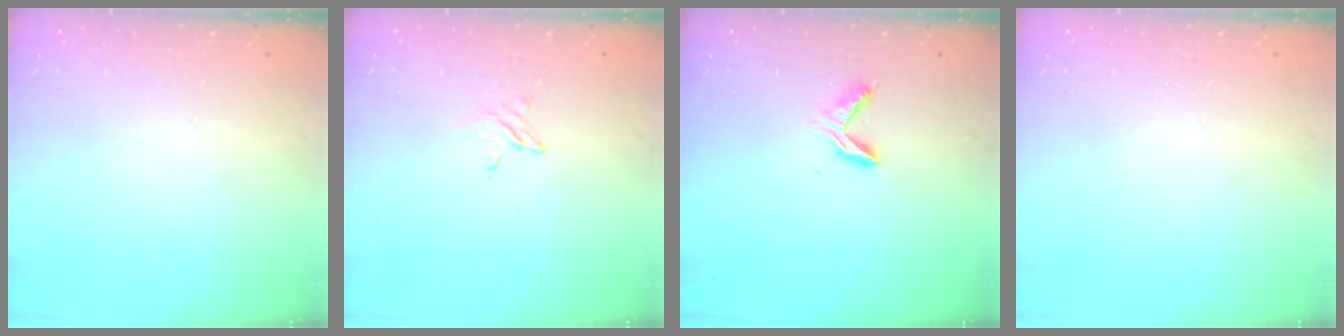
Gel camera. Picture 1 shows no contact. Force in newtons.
{"total": 2.7, "press": 2.7, "slide": 0.3}
{"total": 5.5, "press": 5.4, "slide": 0.5}
{"total": 0.0}